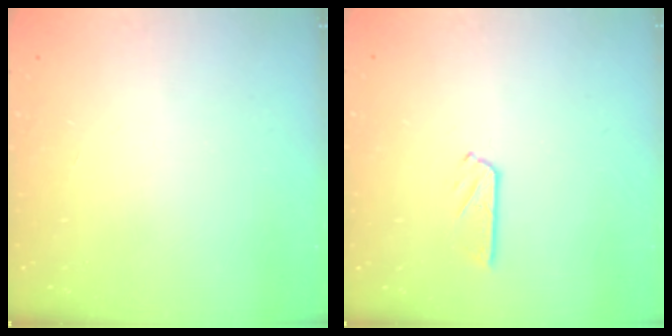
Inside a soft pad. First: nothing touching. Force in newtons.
{"total": 4.2, "press": 4.2, "slide": 0.3}